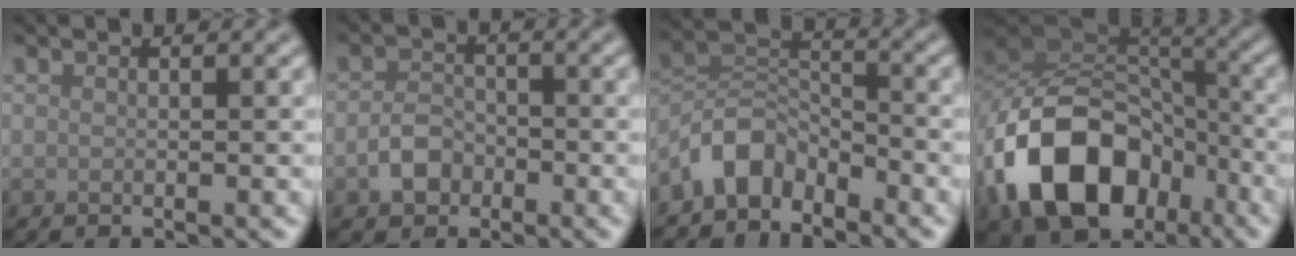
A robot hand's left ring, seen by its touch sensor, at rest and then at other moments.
{"total": 2.5, "force": [-1.3, 1.8, 1.2], "torque": [-0.020, 0.005, -0.029]}
{"total": 4.7, "force": [-3.6, 2.5, 1.9], "torque": [-0.030, 0.009, -0.081]}
{"total": 12.9, "force": [-5.9, 8.8, 7.4], "torque": [-0.138, 0.000, -0.113]}